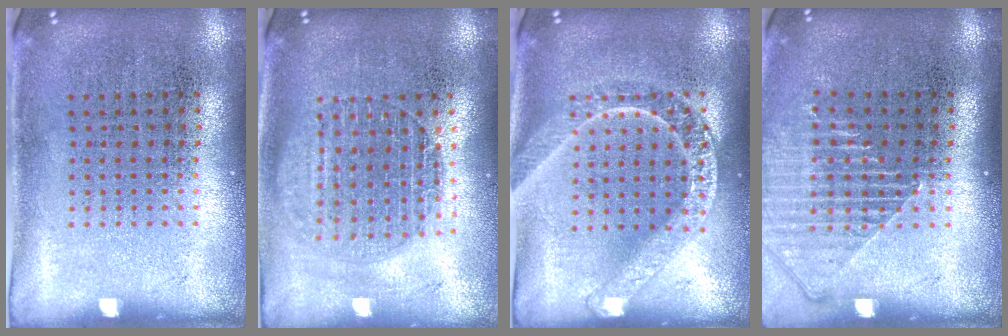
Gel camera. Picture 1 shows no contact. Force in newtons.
{"total": 1.6, "press": 1.4, "slide": 0.7}
{"total": 1.7, "press": 1.7, "slide": 0.2}
{"total": 1.5, "press": 1.3, "slide": 0.6}